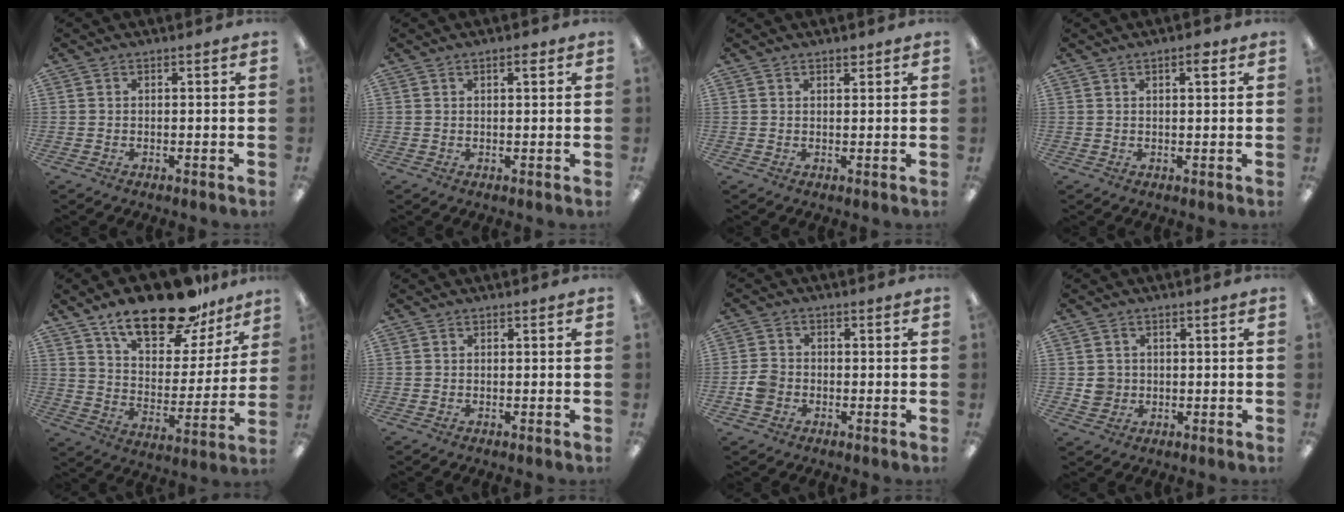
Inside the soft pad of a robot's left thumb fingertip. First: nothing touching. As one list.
[{"total": 1.7, "force": [1.0, 0.4, 1.4], "torque": [-0.020, -0.001, 0.014]}, {"total": 1.3, "force": [1.2, 0.4, 0.4], "torque": [0.000, -0.004, 0.021]}, {"total": 2.6, "force": [1.5, 0.7, 2.1], "torque": [-0.028, -0.003, 0.020]}, {"total": 21.2, "force": [15.7, 8.8, 11.2], "torque": [-0.175, -0.094, 0.270]}, {"total": 0.0}, {"total": 4.1, "force": [-1.3, 3.3, 1.9], "torque": [-0.029, 0.009, -0.022]}, {"total": 3.4, "force": [0.3, 3.4, 0.5], "torque": [0.000, 0.000, 0.002]}]